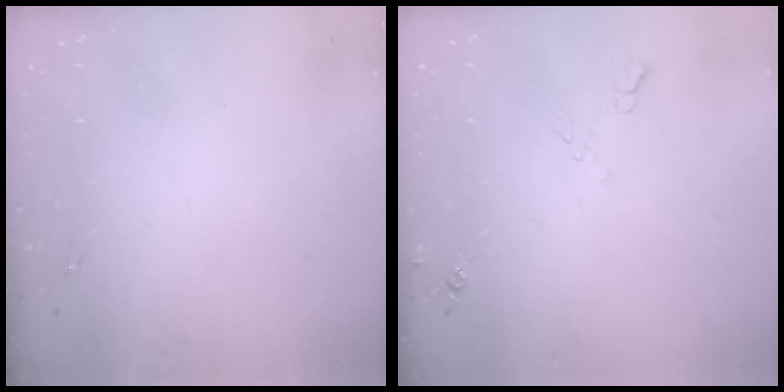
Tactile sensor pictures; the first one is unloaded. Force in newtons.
{"total": 6.2, "press": 6.2, "slide": 1.0}